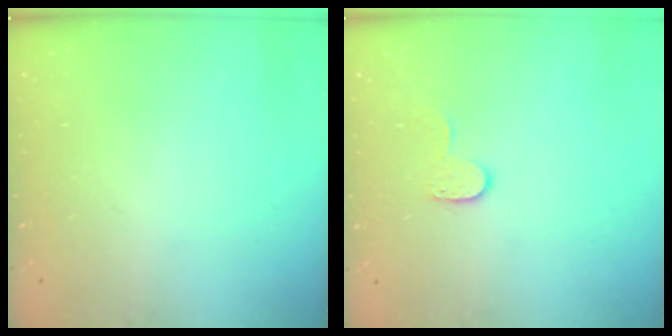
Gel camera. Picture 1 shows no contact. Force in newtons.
{"total": 5.6, "press": 5.6, "slide": 0.4}